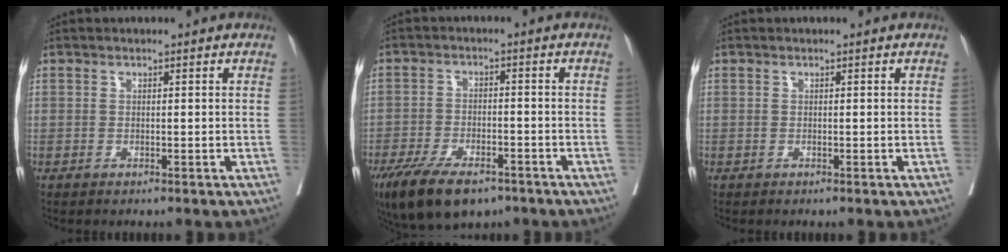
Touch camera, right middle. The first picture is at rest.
{"total": 11.8, "force": [-8.1, 4.7, 7.1], "torque": [-0.126, -0.013, -0.133]}
{"total": 0.0}